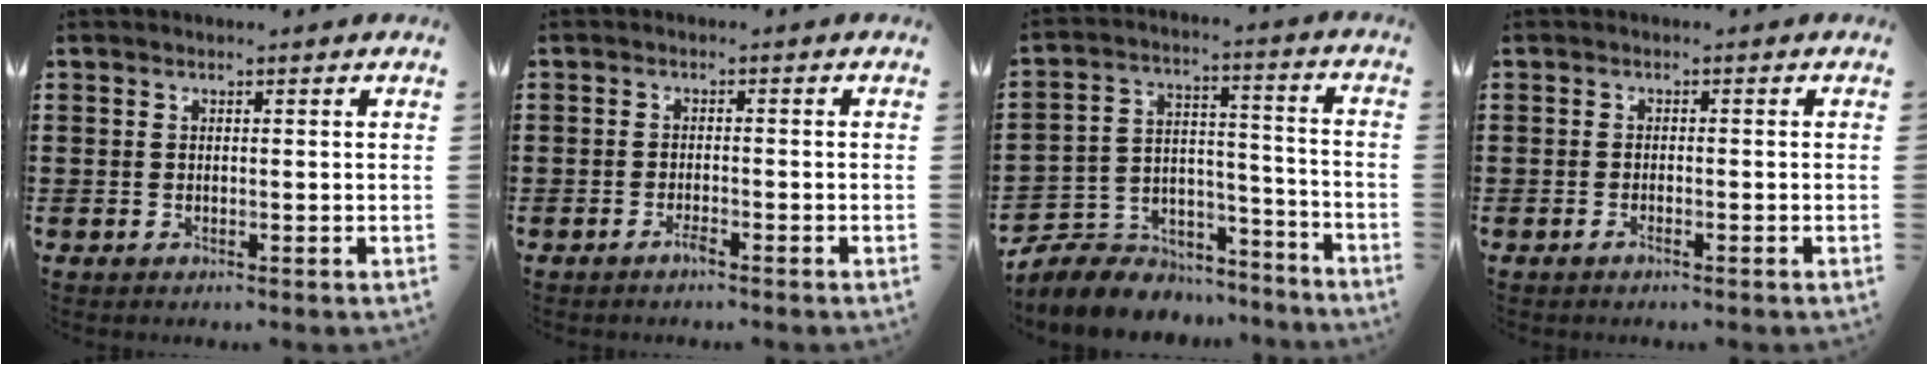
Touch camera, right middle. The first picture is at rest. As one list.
[{"total": 1.4, "force": [-1.1, 0.1, 0.8], "torque": [-0.018, -0.005, -0.019]}, {"total": 7.2, "force": [-6.6, 2.9, 0.4], "torque": [-0.023, 0.007, -0.131]}, {"total": 0.8, "force": [-0.6, 0.1, 0.6], "torque": [-0.014, -0.005, -0.009]}]